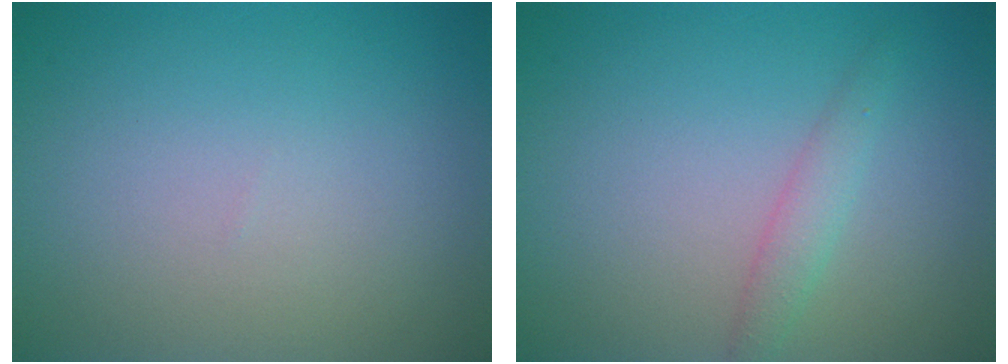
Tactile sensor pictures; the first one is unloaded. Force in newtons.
{"total": 1.6, "press": 1.6, "slide": 0.0}